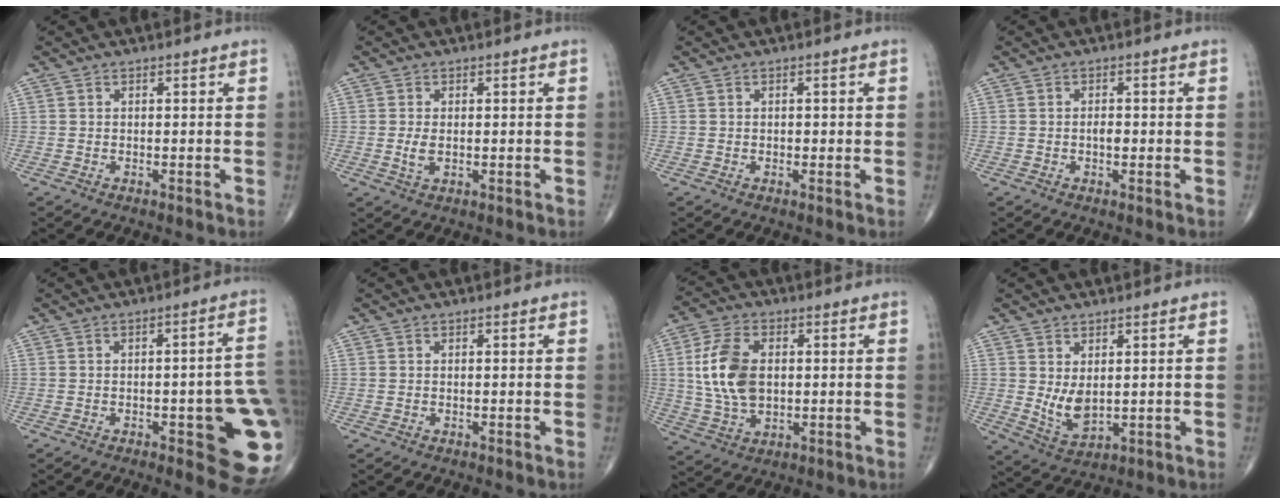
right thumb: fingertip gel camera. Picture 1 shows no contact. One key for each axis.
{"total": 2.5, "fx": 0.0, "fy": 1.4, "fz": 2.1, "tx": -0.045, "ty": -0.006, "tz": -0.001}
{"total": 1.1, "fx": 0.0, "fy": 0.8, "fz": 0.8, "tx": -0.003, "ty": 0.001, "tz": -0.003}
{"total": 1.9, "fx": -0.2, "fy": 1.0, "fz": 1.6, "tx": -0.021, "ty": 0.002, "tz": -0.006}
{"total": 16.4, "fx": -2.9, "fy": 4.8, "fz": 15.4, "tx": -0.144, "ty": 0.011, "tz": -0.020}
{"total": 0.0}
{"total": 12.1, "fx": 1.3, "fy": 7.4, "fz": 9.5, "tx": -0.182, "ty": 0.002, "tz": 0.027}
{"total": 5.6, "fx": 0.9, "fy": 3.1, "fz": 4.5, "tx": -0.076, "ty": -0.017, "tz": 0.032}